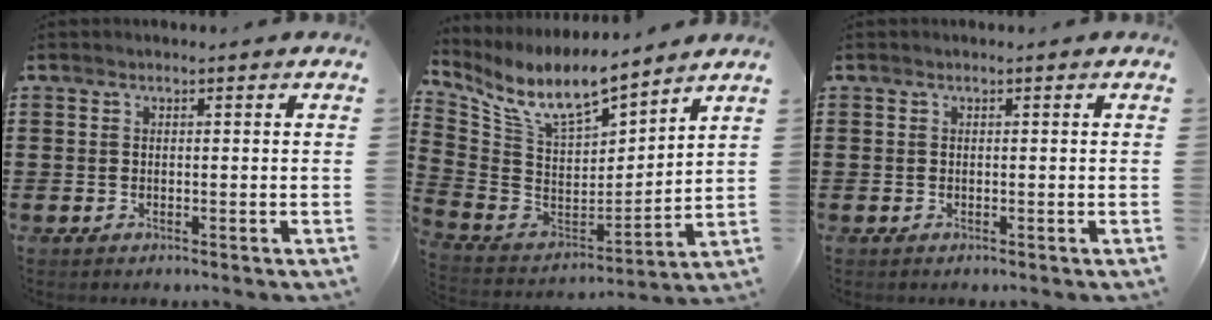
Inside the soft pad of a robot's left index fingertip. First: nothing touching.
{"total": 10.2, "force": [8.5, 2.3, 5.1], "torque": [-0.139, -0.056, 0.147]}
{"total": 0.0}